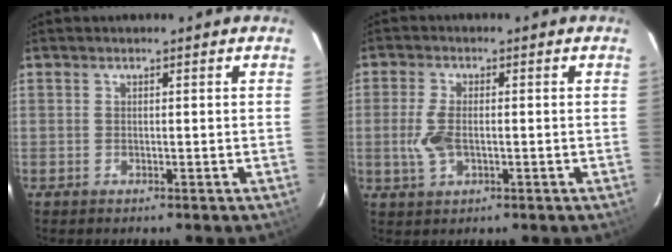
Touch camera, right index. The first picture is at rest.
{"total": 5.6, "force": [-0.9, 2.8, 4.7], "torque": [-0.107, -0.002, -0.016]}